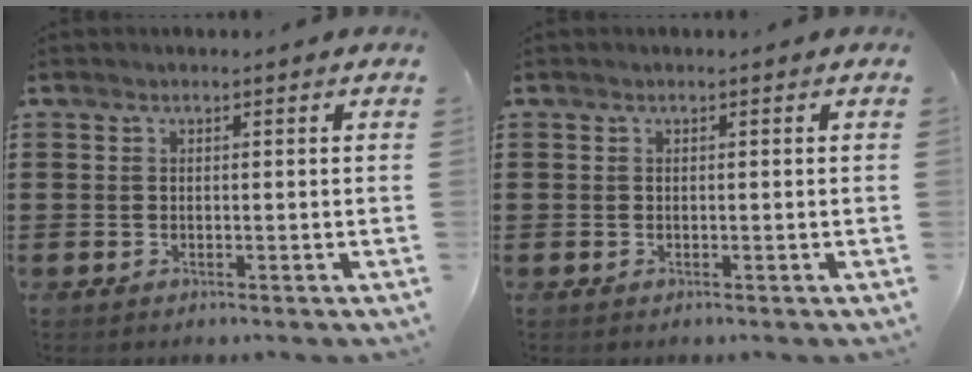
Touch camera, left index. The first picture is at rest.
{"total": 0.0}